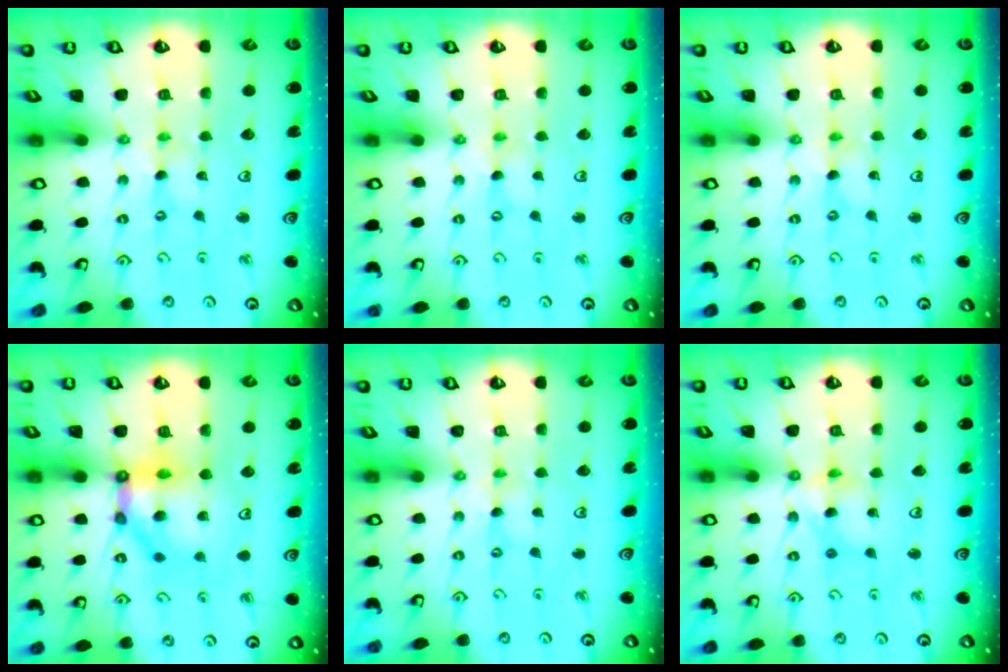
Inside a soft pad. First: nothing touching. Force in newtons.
{"total": 0.0}
{"total": 0.0}
{"total": 10.9, "press": 10.7, "slide": 1.9}
{"total": 1.2, "press": 1.2, "slide": 0.3}
{"total": 6.7, "press": 6.7, "slide": 0.6}